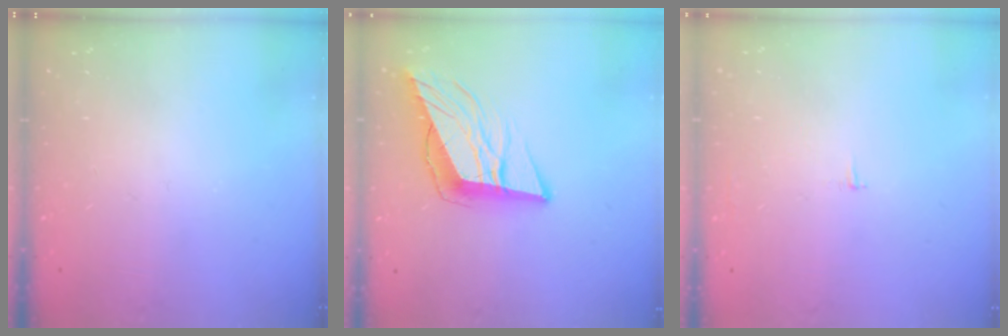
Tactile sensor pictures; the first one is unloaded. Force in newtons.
{"total": 12.0, "press": 11.6, "slide": 3.3}
{"total": 2.1, "press": 2.1, "slide": 0.2}